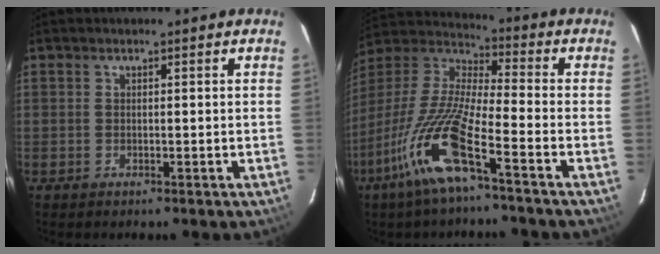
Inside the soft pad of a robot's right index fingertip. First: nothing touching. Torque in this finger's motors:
{"motor_torque": [1.33, -0.81, 1.03, 0.21]}